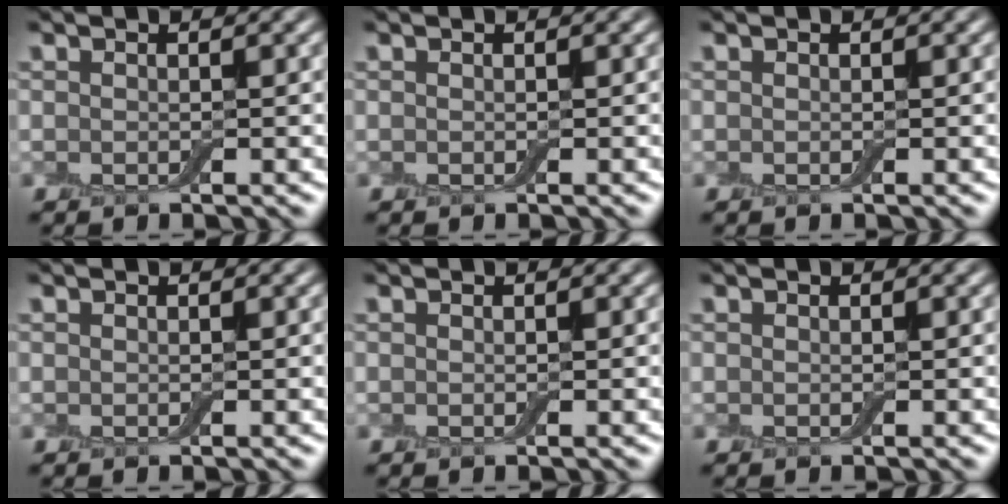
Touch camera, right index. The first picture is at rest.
{"total": 0.0}
{"total": 0.0}
{"total": 0.0}
{"total": 0.0}
{"total": 0.0}